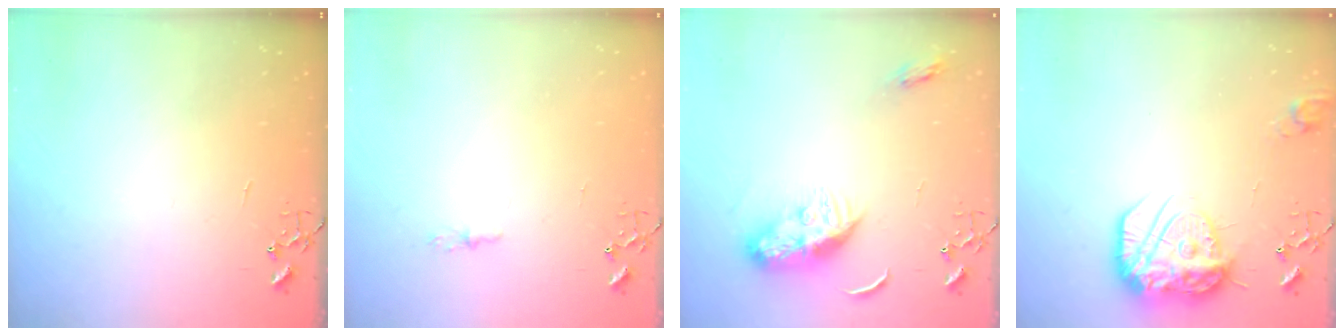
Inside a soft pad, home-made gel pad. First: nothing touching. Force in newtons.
{"total": 4.0, "press": 4.0, "slide": 0.4}
{"total": 11.2, "press": 11.2, "slide": 0.5}
{"total": 19.1, "press": 19.1, "slide": 1.1}